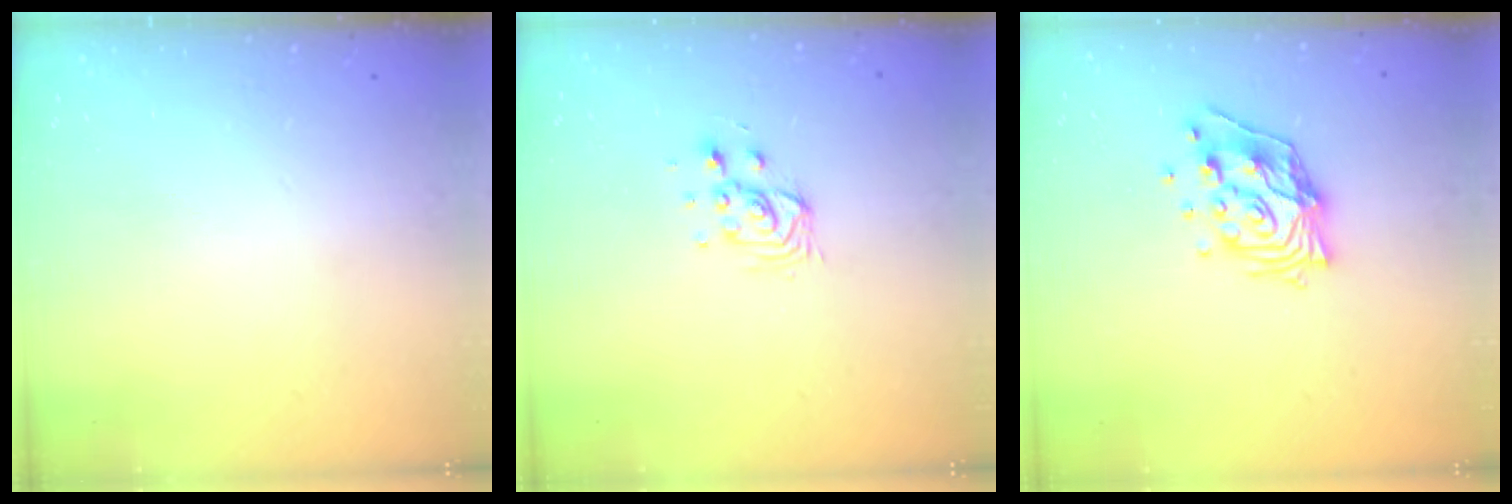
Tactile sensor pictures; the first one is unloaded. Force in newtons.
{"total": 5.8, "press": 5.7, "slide": 1.2}
{"total": 13.4, "press": 13.4, "slide": 1.1}